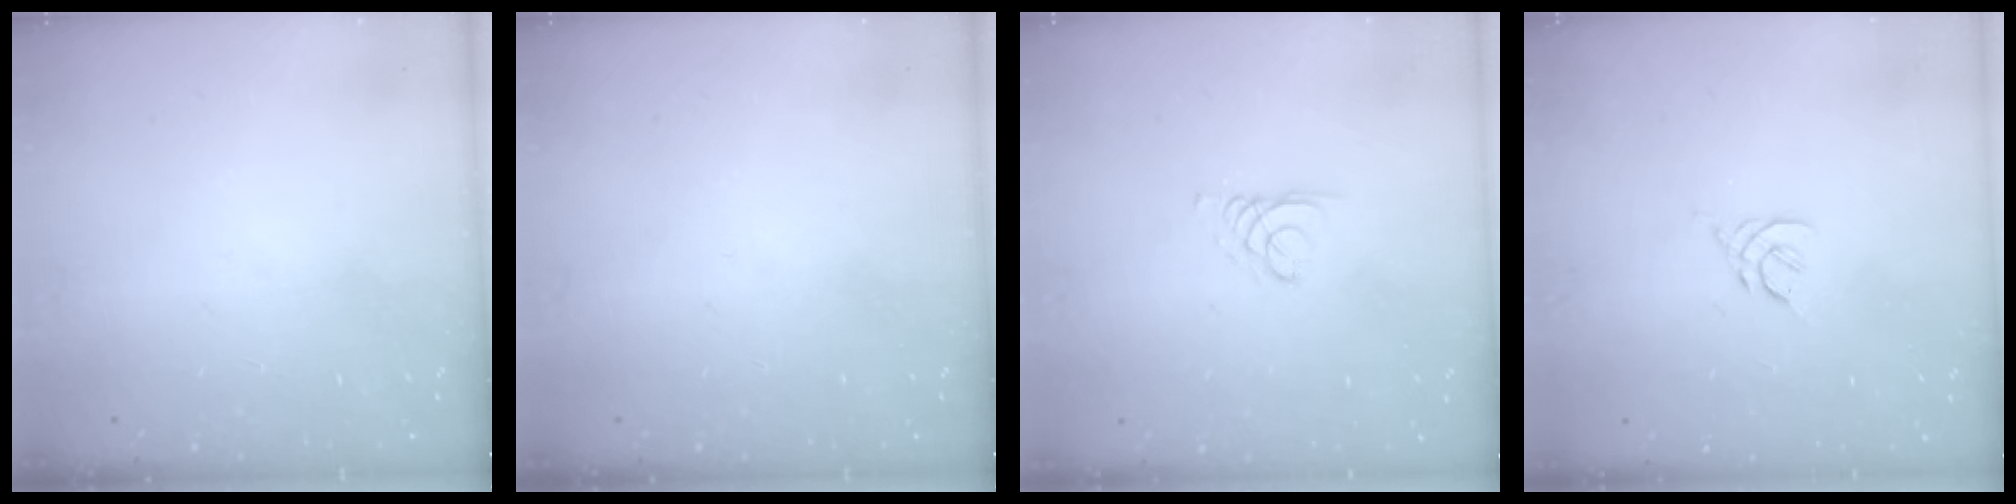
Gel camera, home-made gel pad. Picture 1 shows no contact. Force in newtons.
{"total": 0.0}
{"total": 2.1, "press": 2.1, "slide": 0.2}
{"total": 2.2, "press": 2.1, "slide": 0.6}